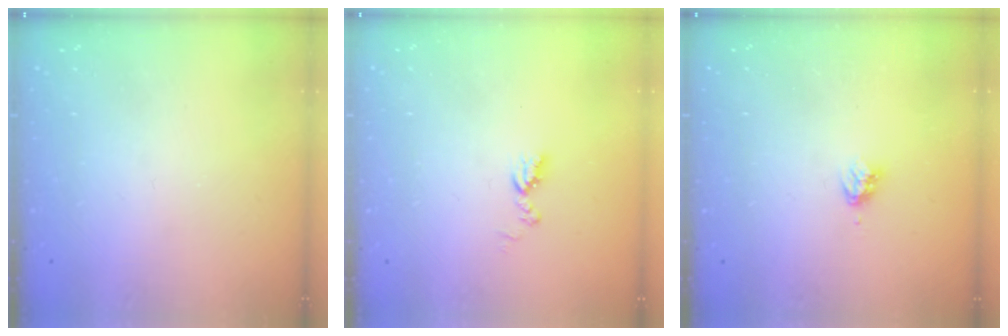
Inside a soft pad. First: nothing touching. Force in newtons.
{"total": 6.9, "press": 6.8, "slide": 0.8}
{"total": 3.2, "press": 3.1, "slide": 0.5}